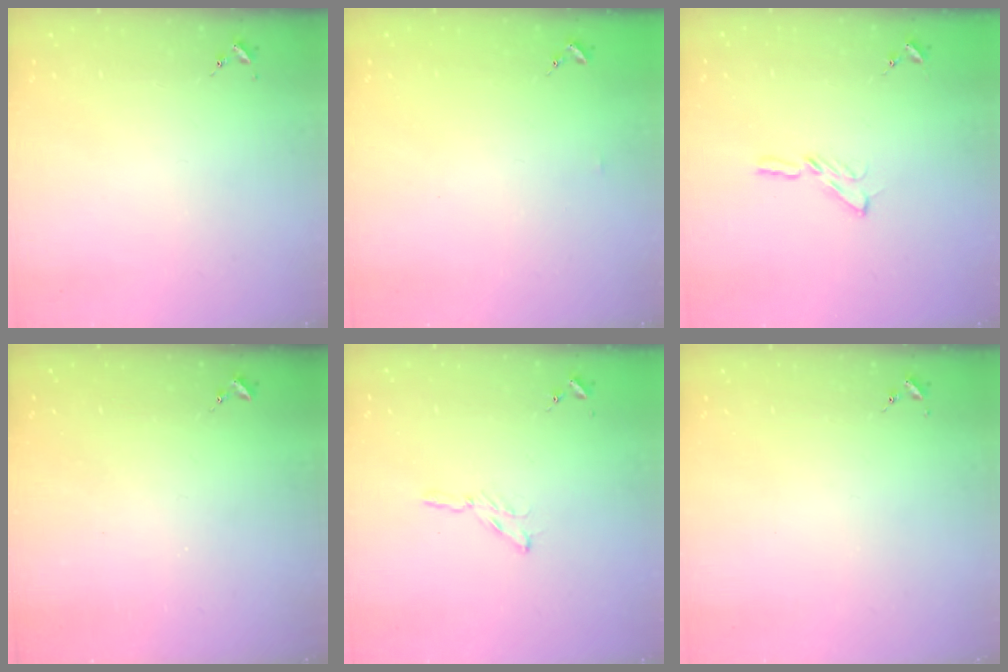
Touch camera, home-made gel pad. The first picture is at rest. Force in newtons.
{"total": 3.2, "press": 3.2, "slide": 0.4}
{"total": 4.0, "press": 4.0, "slide": 0.4}
{"total": 0.0}
{"total": 2.9, "press": 2.9, "slide": 0.3}
{"total": 0.0}